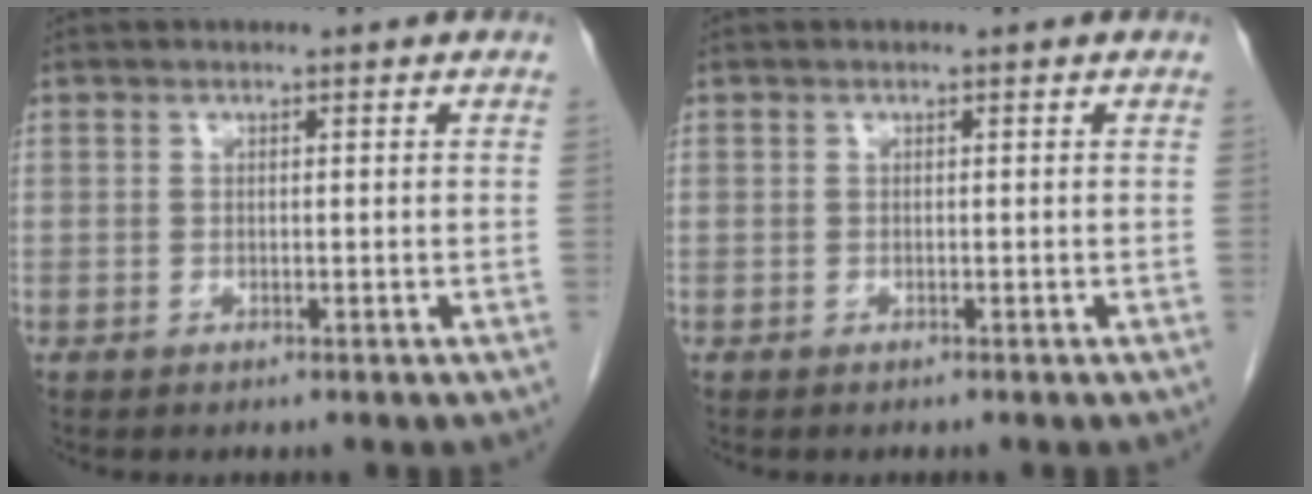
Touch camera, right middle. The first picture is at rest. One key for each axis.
{"total": 0.0}